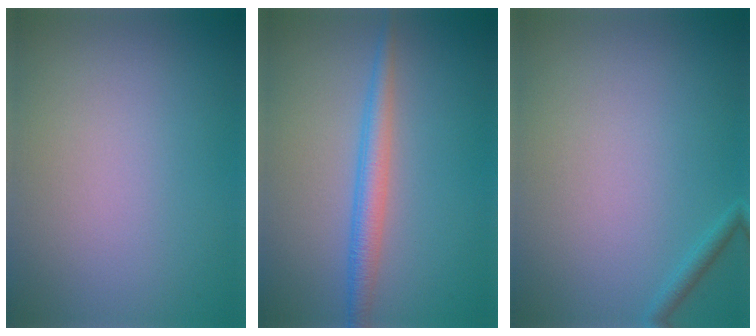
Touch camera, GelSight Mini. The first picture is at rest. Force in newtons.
{"total": 2.7, "press": 2.7, "slide": 0.1}
{"total": 0.9, "press": 0.9, "slide": 0.1}